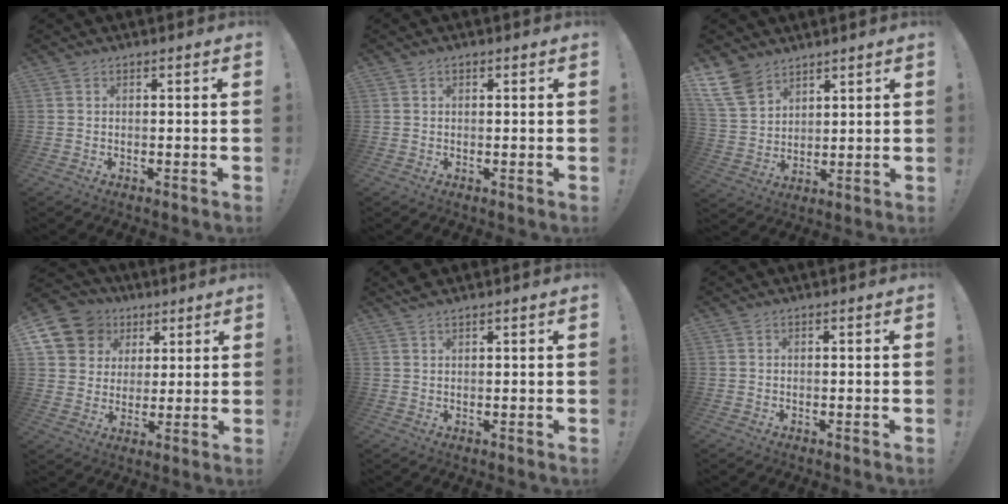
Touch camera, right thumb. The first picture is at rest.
{"total": 0.6, "force": [0.0, 0.6, 0.2], "torque": [0.001, 0.000, -0.001]}
{"total": 10.9, "force": [7.6, 6.6, 4.1], "torque": [-0.083, -0.041, 0.155]}
{"total": 13.0, "force": [5.8, 10.8, 4.4], "torque": [-0.069, -0.031, 0.124]}
{"total": 1.8, "force": [1.6, 0.3, 0.7], "torque": [-0.008, -0.010, 0.028]}
{"total": 0.0}